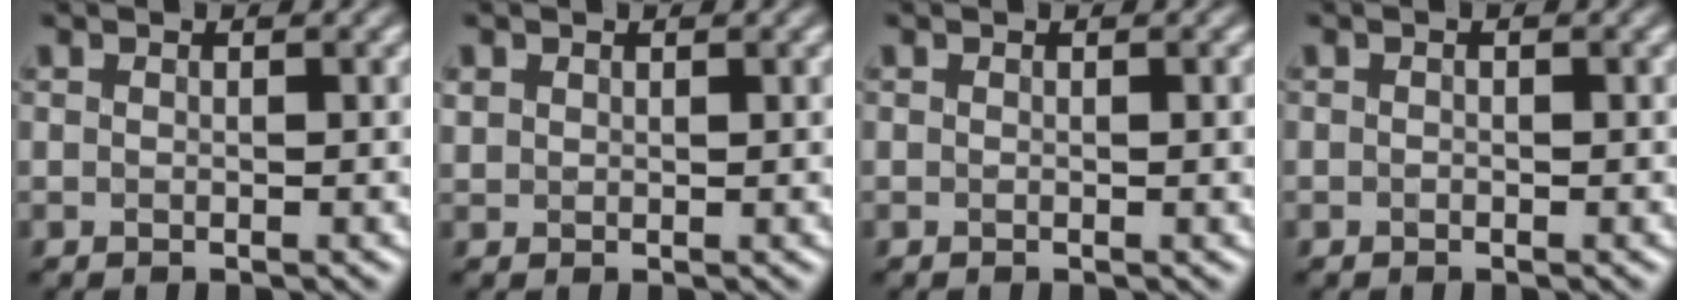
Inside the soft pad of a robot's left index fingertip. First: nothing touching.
{"total": 0.7, "force": [0.4, -0.2, -0.5], "torque": [-0.013, 0.002, 0.035]}
{"total": 0.0}
{"total": 0.6, "force": [-0.6, -0.2, 0.1], "torque": [-0.013, -0.006, -0.001]}